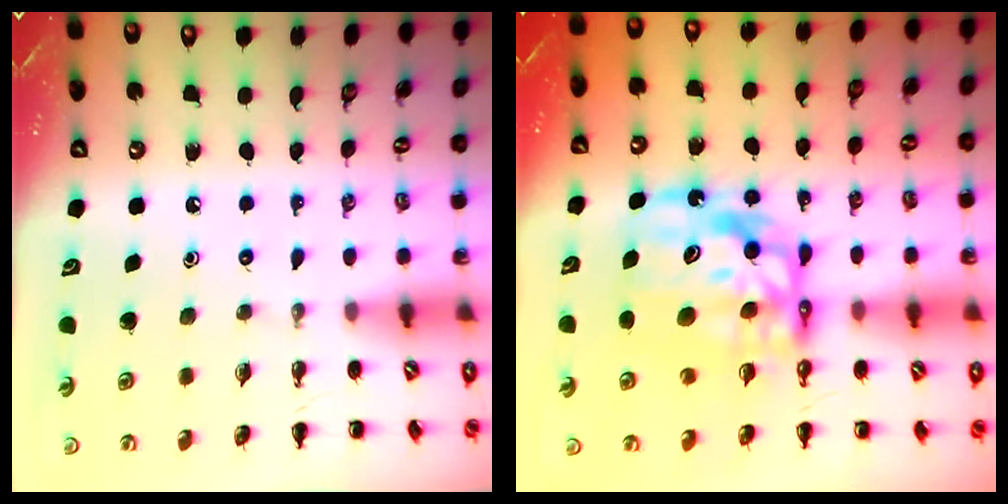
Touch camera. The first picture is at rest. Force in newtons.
{"total": 14.0, "press": 13.5, "slide": 3.8}